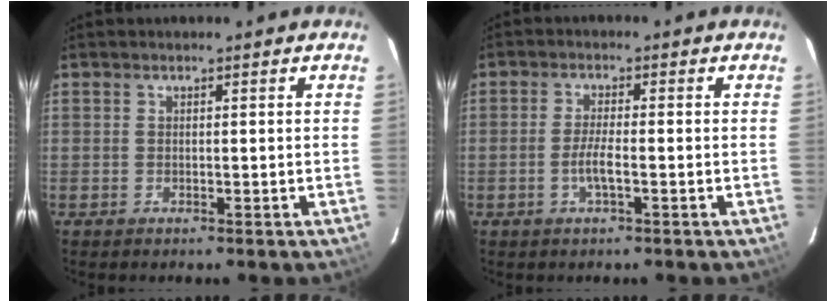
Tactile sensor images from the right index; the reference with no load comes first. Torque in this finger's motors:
{"motor_torque": [0.71, -0.31, 0.27, 0.09]}